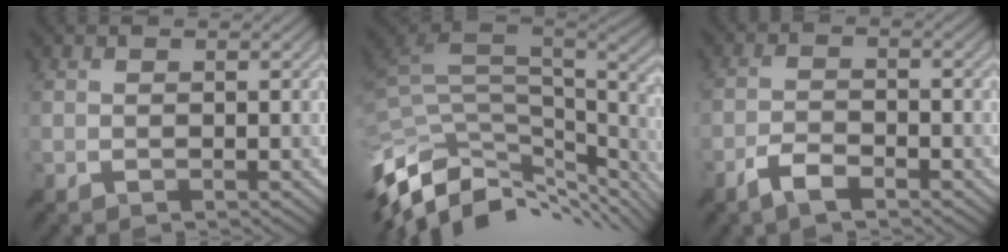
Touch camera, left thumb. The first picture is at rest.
{"total": 12.8, "force": [-4.1, 7.1, 9.9], "torque": [-0.237, -0.011, -0.059]}
{"total": 3.5, "force": [-2.5, 1.0, 2.2], "torque": [-0.049, 0.001, -0.057]}